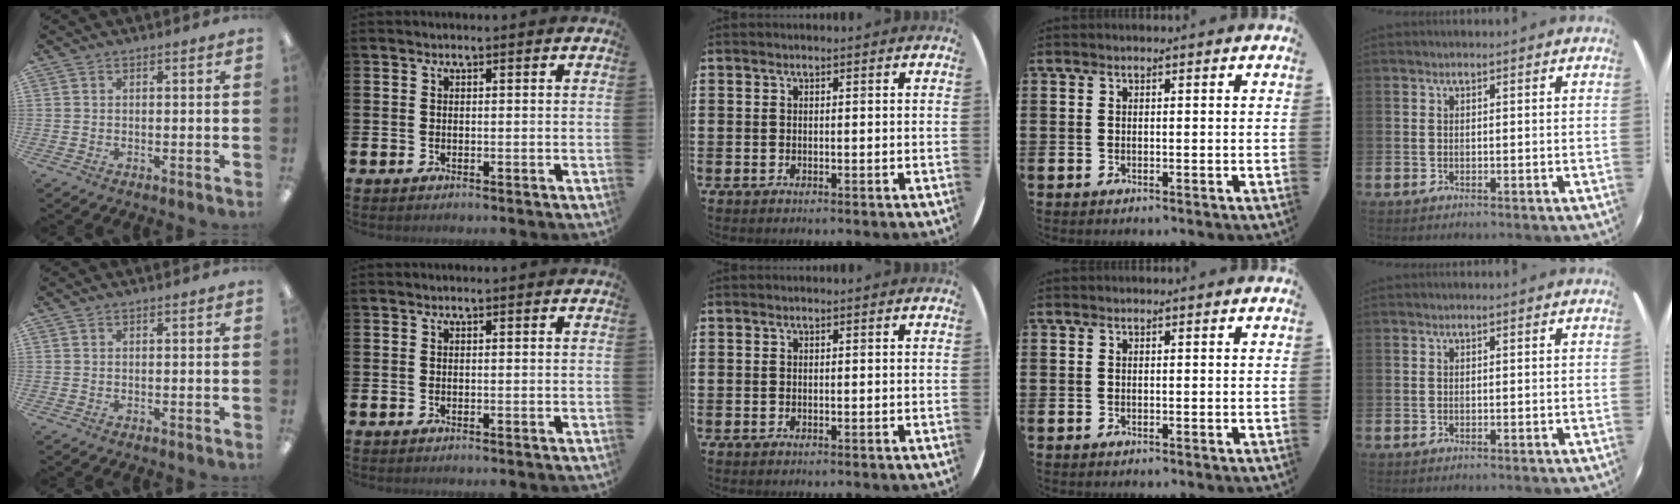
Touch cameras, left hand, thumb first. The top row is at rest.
{}